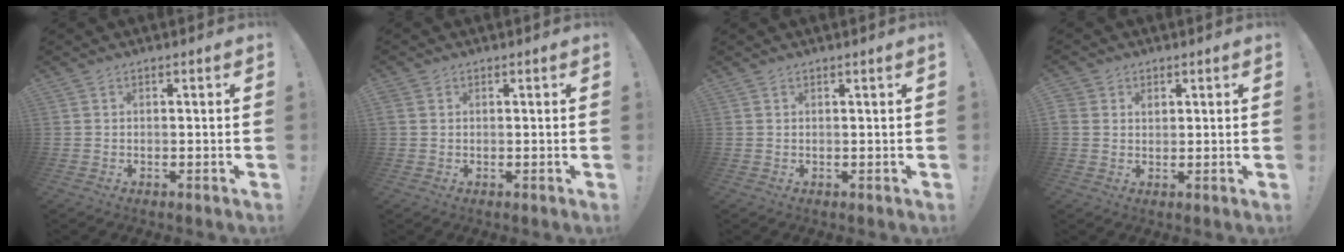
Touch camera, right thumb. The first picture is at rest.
{"total": 1.4, "force": [0.5, 1.0, 0.7], "torque": [-0.018, 0.005, 0.011]}
{"total": 0.9, "force": [0.7, -0.3, 0.5], "torque": [-0.002, -0.003, 0.010]}
{"total": 2.8, "force": [1.2, 2.4, 0.7], "torque": [-0.006, -0.005, 0.022]}